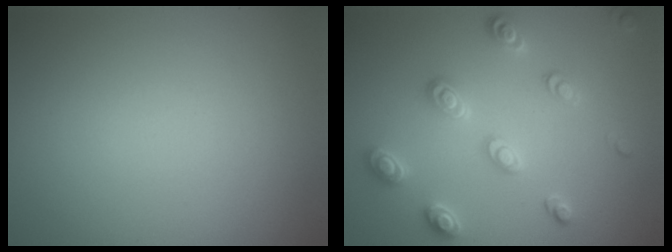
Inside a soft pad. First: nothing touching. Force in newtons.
{"total": 3.0, "press": 2.9, "slide": 0.6}